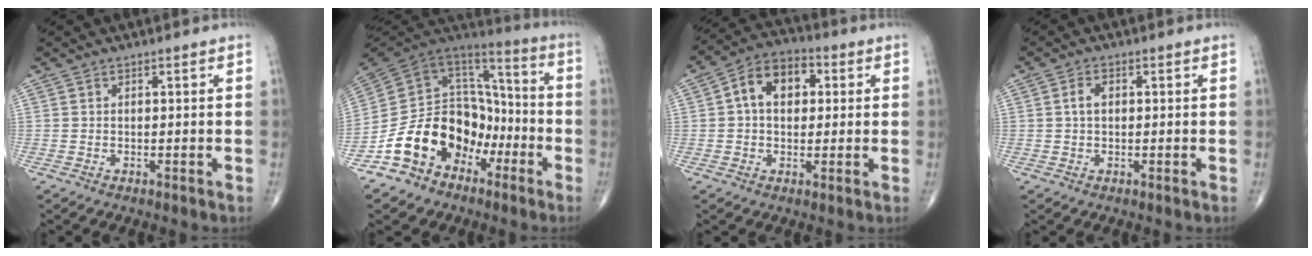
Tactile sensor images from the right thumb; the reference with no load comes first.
{"total": 18.3, "force": [-8.6, 13.7, 8.7], "torque": [-0.105, 0.098, -0.154]}
{"total": 9.8, "force": [1.8, 6.7, 6.9], "torque": [-0.098, 0.023, 0.022]}
{"total": 2.3, "force": [0.3, 1.5, 1.8], "torque": [-0.035, 0.008, 0.004]}